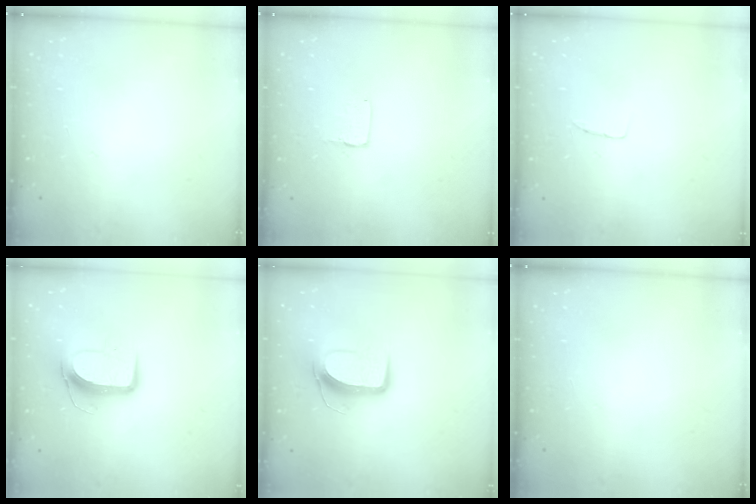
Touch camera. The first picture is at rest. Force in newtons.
{"total": 1.7, "press": 1.6, "slide": 0.1}
{"total": 3.1, "press": 3.1, "slide": 0.1}
{"total": 9.6, "press": 9.6, "slide": 0.7}
{"total": 10.1, "press": 10.1, "slide": 0.5}
{"total": 0.0}